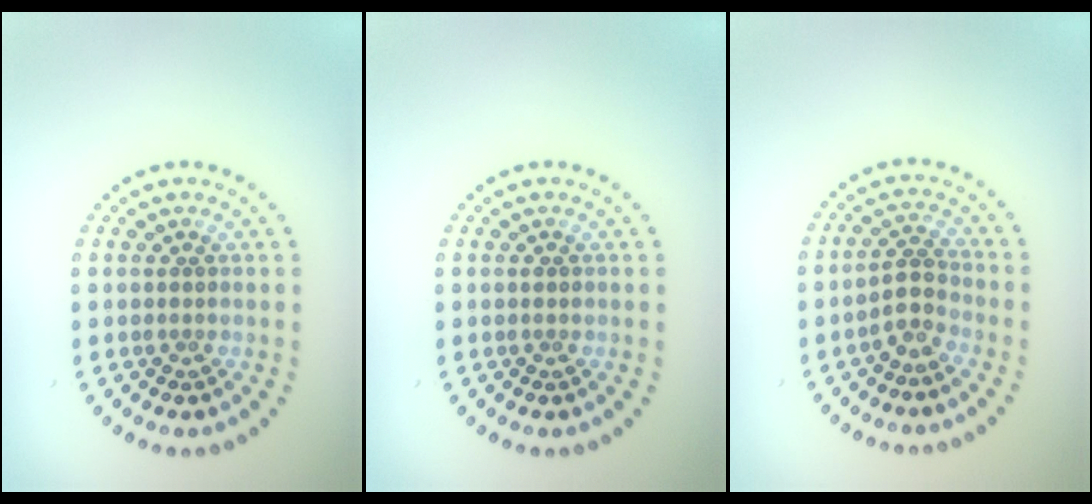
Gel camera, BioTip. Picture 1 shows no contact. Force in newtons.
{"total": 0.6, "press": 0.6, "slide": 0.0}
{"total": 1.9, "press": 1.6, "slide": 1.1}